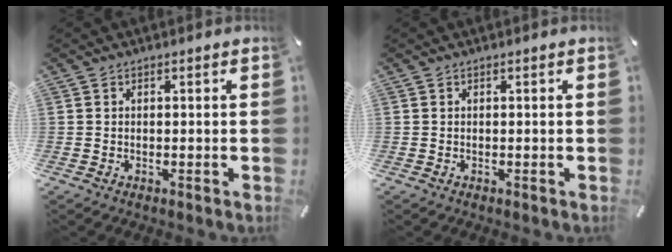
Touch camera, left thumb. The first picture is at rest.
{"total": 0.0}